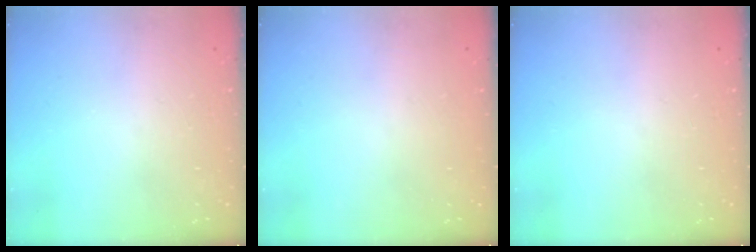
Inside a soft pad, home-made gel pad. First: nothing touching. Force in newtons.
{"total": 0.0}
{"total": 0.0}